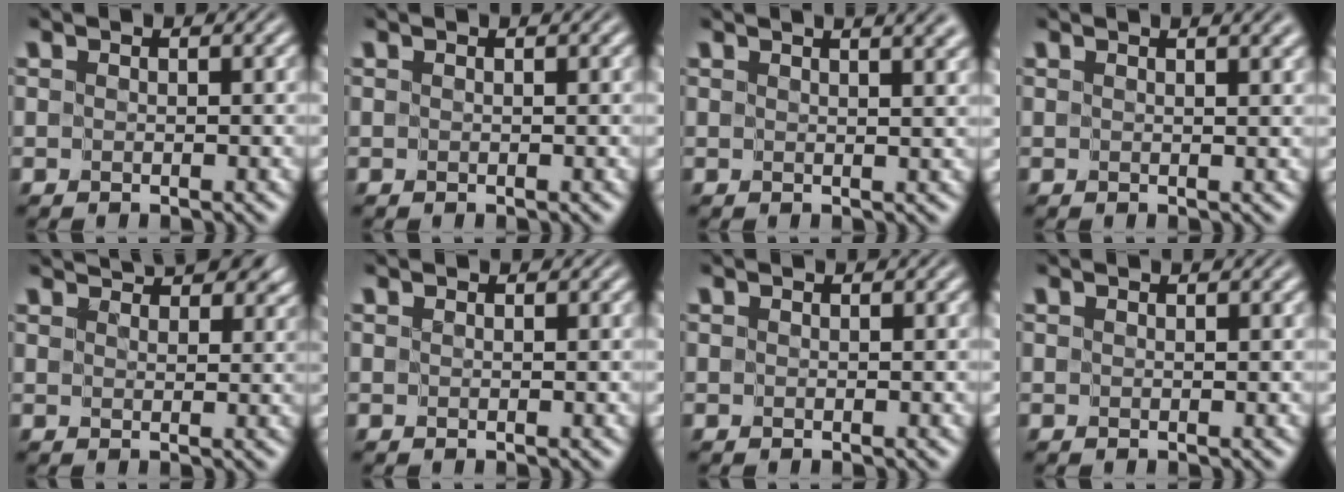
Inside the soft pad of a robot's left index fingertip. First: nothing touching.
{"total": 0.8, "force": [0.5, 0.4, 0.5], "torque": [-0.004, 0.009, -0.007]}
{"total": 7.0, "force": [4.5, 3.0, 4.5], "torque": [-0.015, 0.050, 0.028]}
{"total": 5.0, "force": [3.1, 2.2, 3.3], "torque": [-0.013, 0.040, 0.018]}
{"total": 6.6, "force": [5.4, 2.2, 3.0], "torque": [-0.052, 0.020, 0.064]}
{"total": 0.0}
{"total": 0.0}
{"total": 1.7, "force": [1.1, 0.7, 1.0], "torque": [-0.004, 0.017, -0.002]}